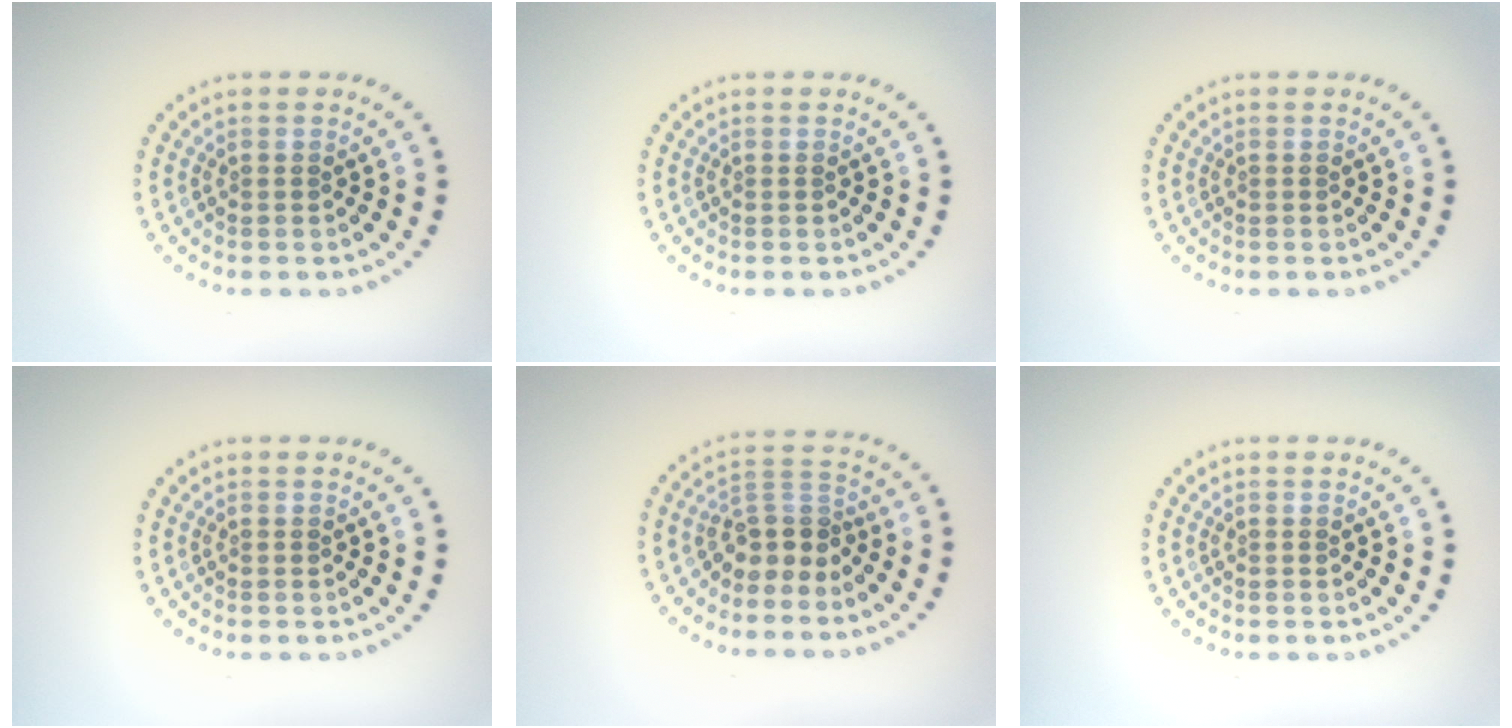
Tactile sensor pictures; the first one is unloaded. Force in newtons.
{"total": 0.0}
{"total": 0.0}
{"total": 0.0}
{"total": 3.1, "press": 2.4, "slide": 1.9}
{"total": 0.0}